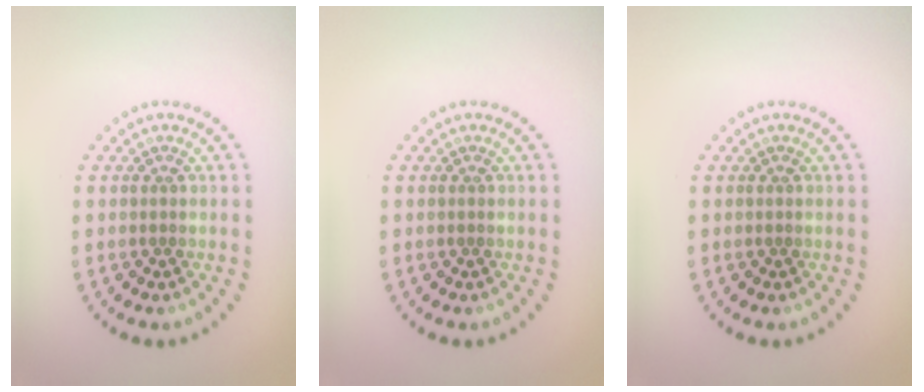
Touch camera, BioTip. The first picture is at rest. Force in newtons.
{"total": 0.0}
{"total": 0.0}